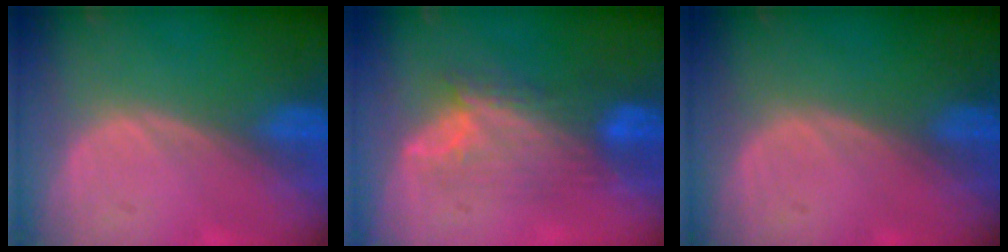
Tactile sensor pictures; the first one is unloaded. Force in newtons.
{"total": 7.6, "press": 7.3, "slide": 2.2}
{"total": 0.0}